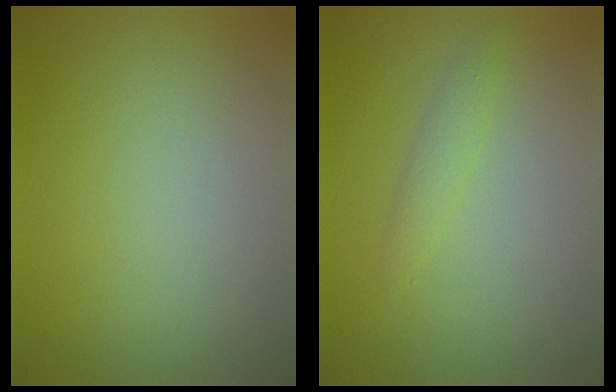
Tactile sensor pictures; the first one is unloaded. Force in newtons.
{"total": 1.3, "press": 1.3, "slide": 0.1}